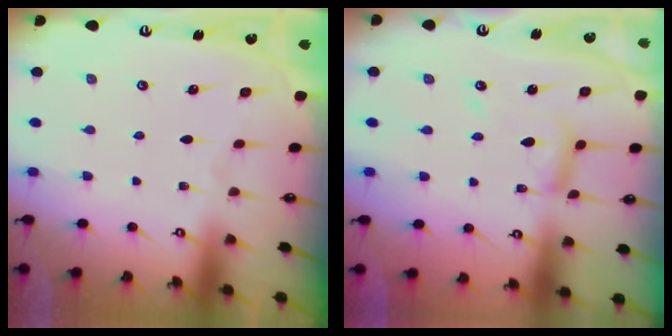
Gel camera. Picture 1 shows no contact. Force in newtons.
{"total": 9.2, "press": 9.1, "slide": 0.7}